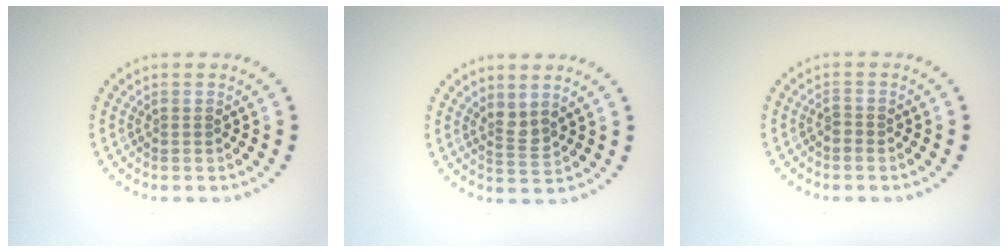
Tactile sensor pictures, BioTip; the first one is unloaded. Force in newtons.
{"total": 1.7, "press": 1.4, "slide": 1.1}
{"total": 0.5, "press": 0.3, "slide": 0.4}